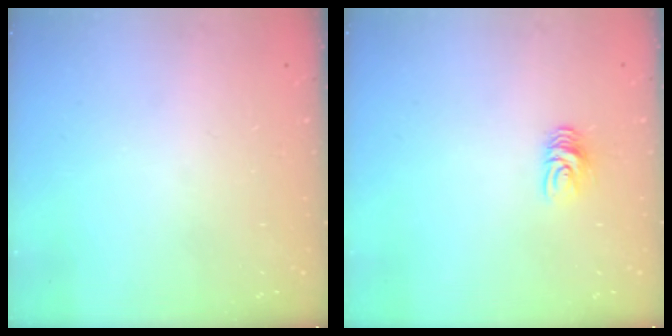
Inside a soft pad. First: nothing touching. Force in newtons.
{"total": 6.4, "press": 6.4, "slide": 0.5}